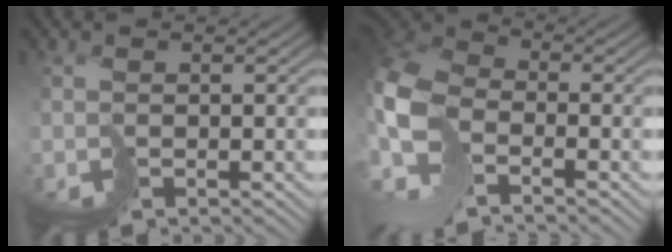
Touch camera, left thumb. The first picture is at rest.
{"total": 9.2, "force": [-2.8, 6.1, 6.3], "torque": [-0.164, 0.001, -0.068]}